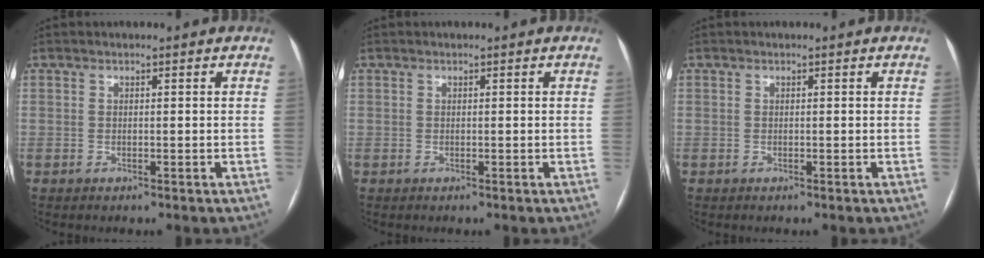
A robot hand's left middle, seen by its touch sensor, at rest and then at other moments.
{"total": 0.0}
{"total": 0.0}